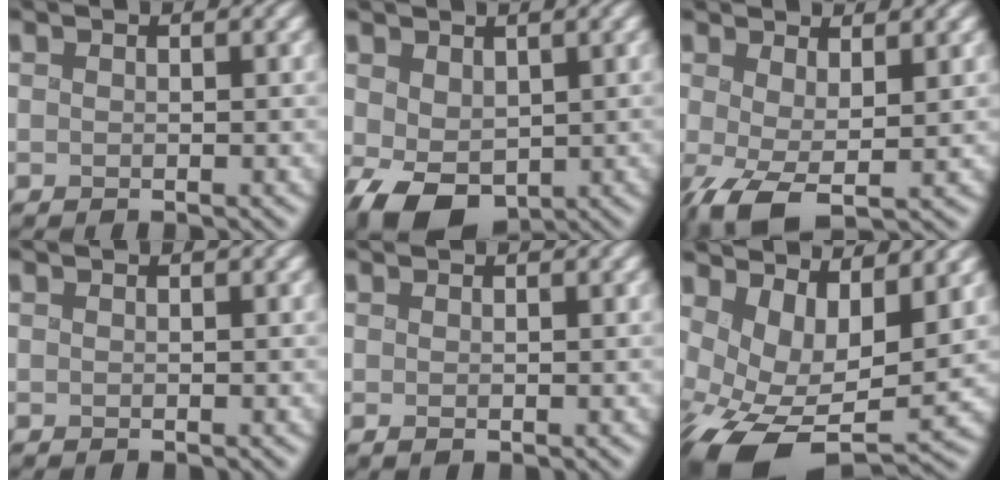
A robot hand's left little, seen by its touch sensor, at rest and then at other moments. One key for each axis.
{"total": 5.1, "fx": -1.0, "fy": 3.5, "fz": 3.6, "tx": -0.074, "ty": -0.008, "tz": -0.020}
{"total": 4.8, "fx": -0.7, "fy": 2.0, "fz": 4.3, "tx": -0.087, "ty": -0.004, "tz": -0.017}
{"total": 0.0}
{"total": 0.0}
{"total": 12.1, "fx": 0.3, "fy": 7.3, "fz": 9.6, "tx": -0.169, "ty": -0.030, "tz": 0.021}